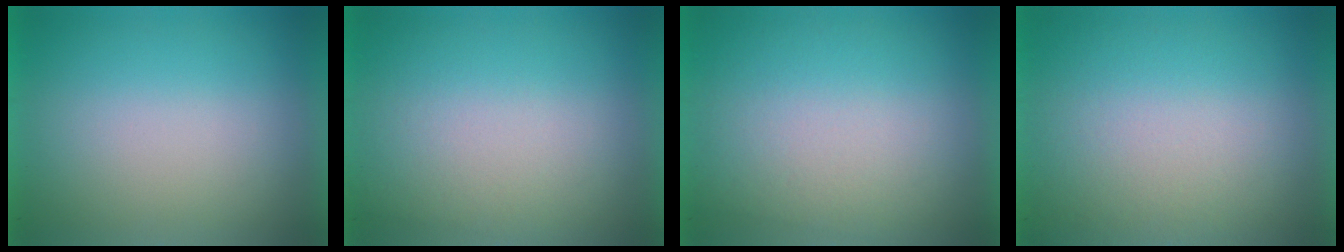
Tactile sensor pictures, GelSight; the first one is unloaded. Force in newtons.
{"total": 2.3}
{"total": 2.6}
{"total": 2.7}